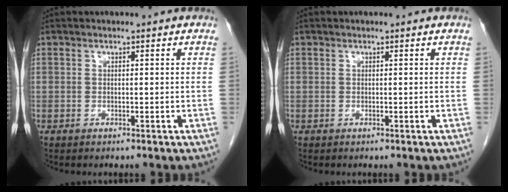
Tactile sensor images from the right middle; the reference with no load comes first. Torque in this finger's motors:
{"motor_torque": [0.00, 0.00, 0.00, 0.00]}